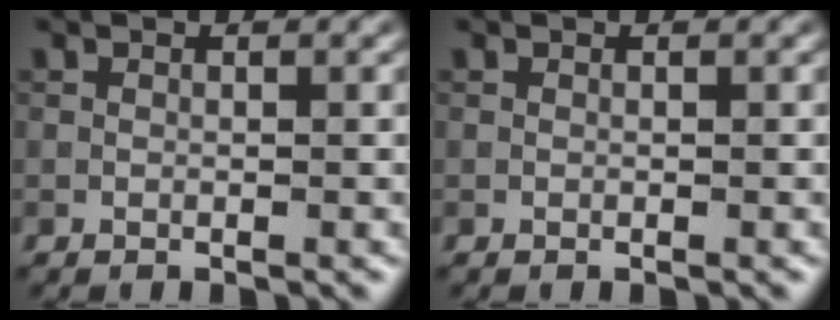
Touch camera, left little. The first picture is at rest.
{"total": 0.0}